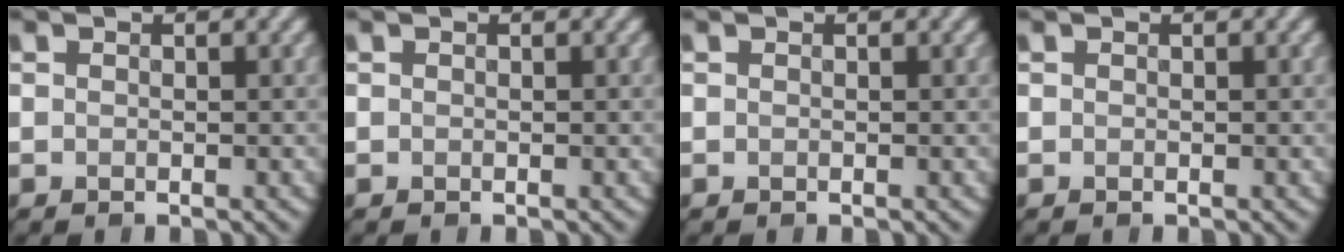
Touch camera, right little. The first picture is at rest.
{"total": 0.0}
{"total": 0.0}
{"total": 0.0}